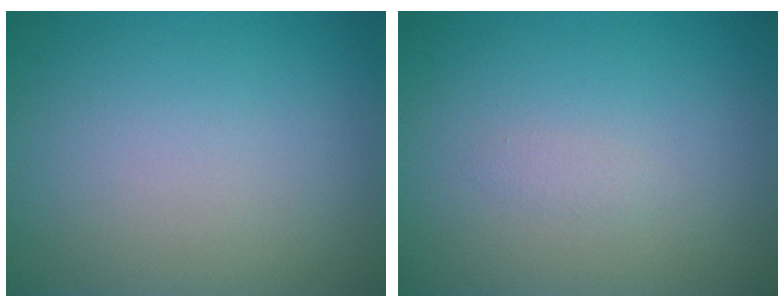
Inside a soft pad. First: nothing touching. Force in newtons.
{"total": 0.6, "press": 0.6, "slide": 0.0}